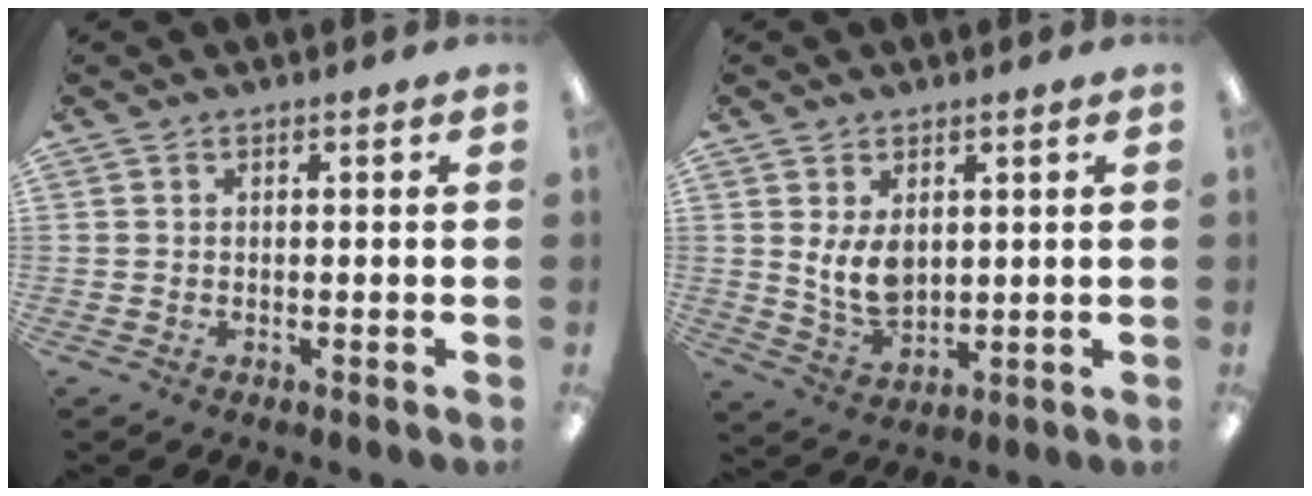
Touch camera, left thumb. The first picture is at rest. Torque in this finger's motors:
{"motor_torque": [-0.07, 0.47, 0.44, -0.44, 0.05]}